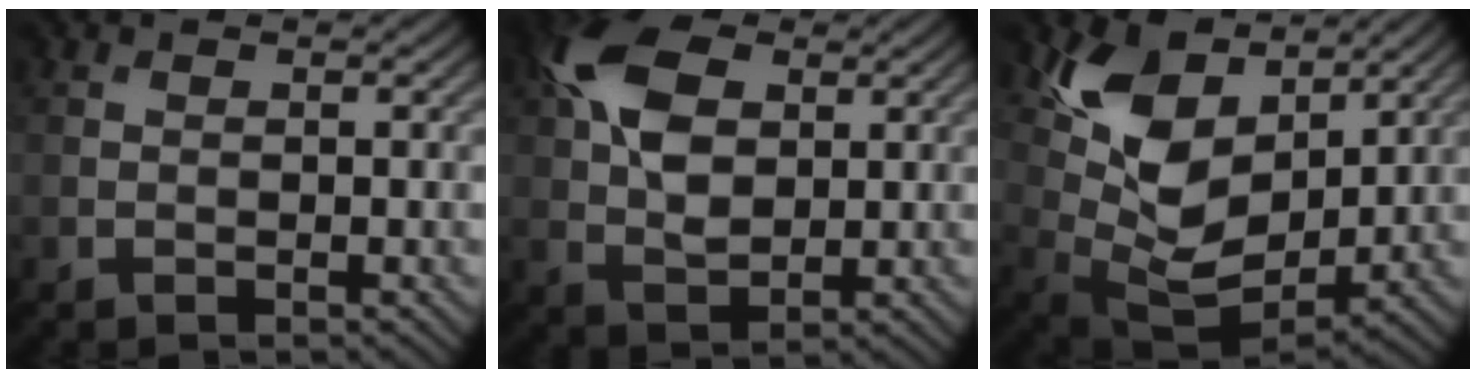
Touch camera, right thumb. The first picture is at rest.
{"total": 9.2, "force": [2.5, 5.6, 6.9], "torque": [-0.169, 0.015, 0.043]}
{"total": 12.6, "force": [5.5, 7.3, 8.6], "torque": [-0.186, -0.001, 0.109]}